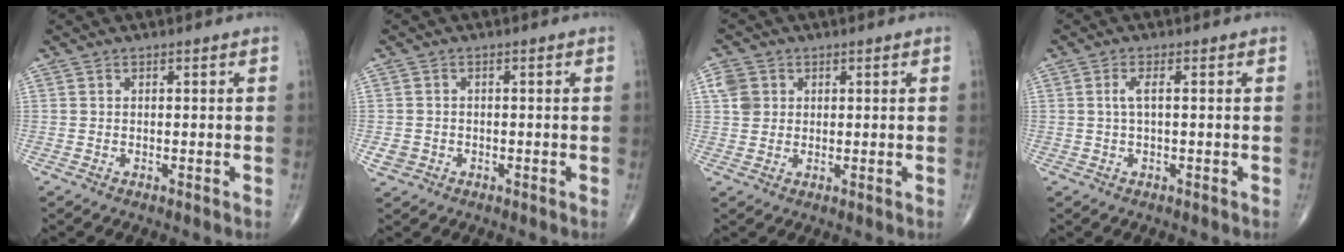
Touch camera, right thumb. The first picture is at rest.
{"total": 2.2, "force": [-0.7, 2.0, 0.7], "torque": [-0.011, 0.006, -0.010]}
{"total": 4.1, "force": [1.2, 3.5, 1.7], "torque": [-0.019, 0.001, 0.023]}
{"total": 2.1, "force": [0.2, 0.4, 2.1], "torque": [-0.053, 0.005, 0.006]}